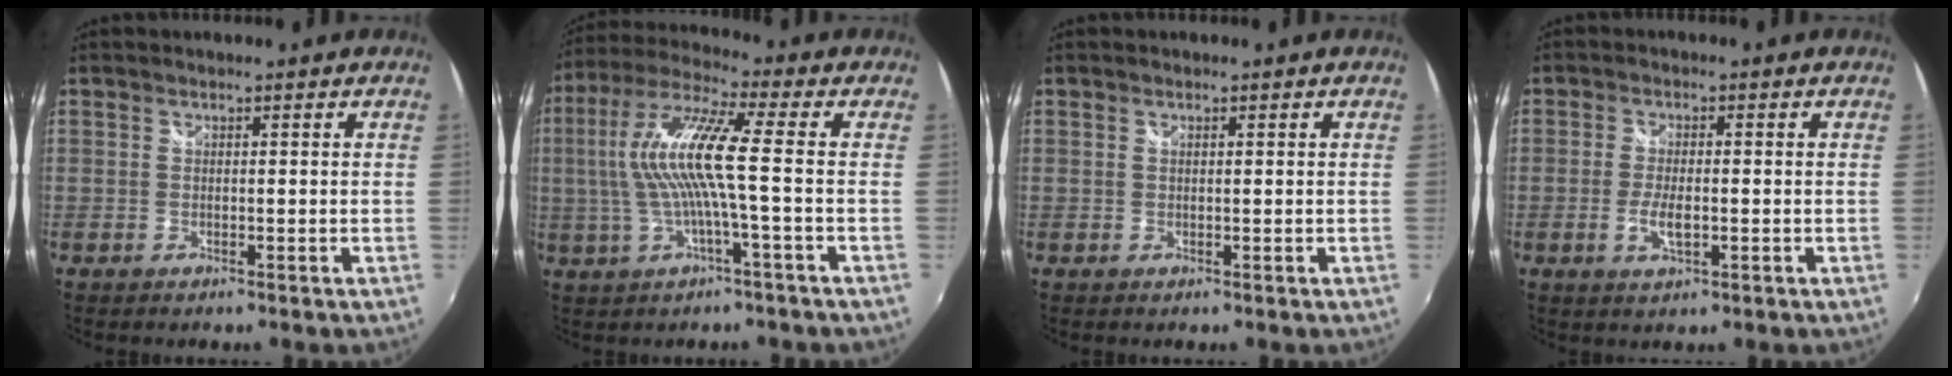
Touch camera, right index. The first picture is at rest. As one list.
[{"total": 11.8, "force": [-0.7, 0.0, 11.8], "torque": [-0.230, 0.006, -0.012]}, {"total": 0.0}, {"total": 4.3, "force": [-1.1, 1.5, 3.8], "torque": [-0.079, -0.006, -0.021]}]